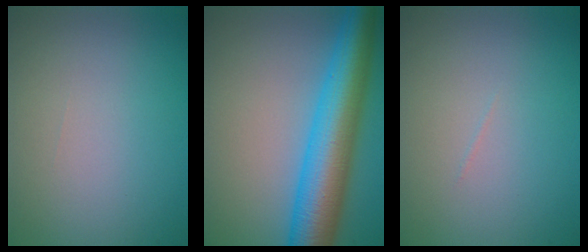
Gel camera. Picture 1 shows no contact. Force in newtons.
{"total": 9.5, "press": 9.5, "slide": 0.2}
{"total": 0.0}